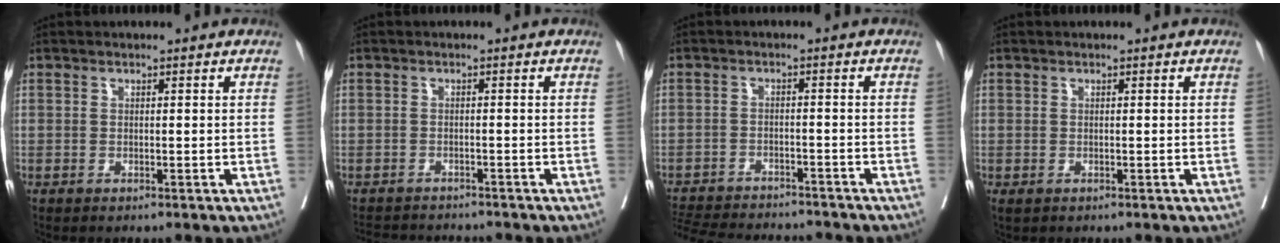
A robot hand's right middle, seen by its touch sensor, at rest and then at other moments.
{"total": 5.2, "force": [-5.0, 1.0, 0.6], "torque": [-0.005, -0.002, -0.076]}
{"total": 13.9, "force": [-12.8, 3.0, 4.5], "torque": [-0.105, -0.009, -0.181]}
{"total": 0.0}